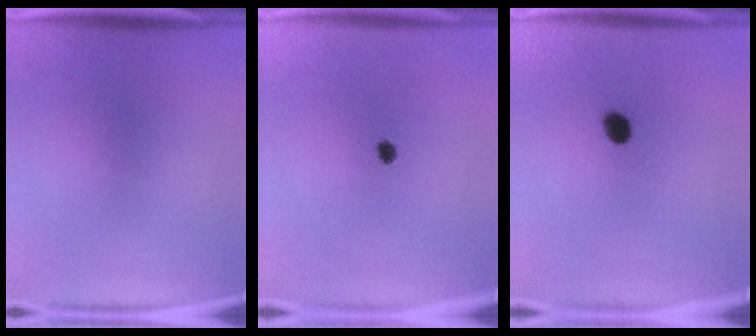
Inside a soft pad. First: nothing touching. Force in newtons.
{"total": 1.8}
{"total": 3.6}